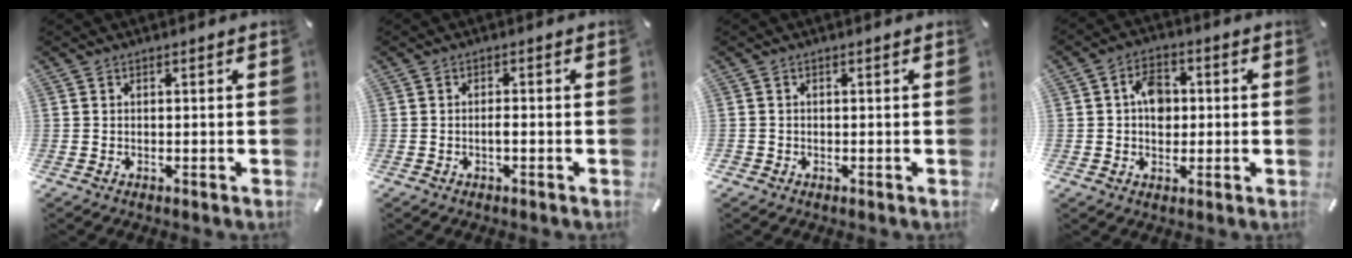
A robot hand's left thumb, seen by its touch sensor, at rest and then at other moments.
{"total": 1.4, "force": [-0.5, 0.3, 1.3], "torque": [-0.025, 0.001, -0.010]}
{"total": 0.7, "force": [-0.3, 0.7, 0.1], "torque": [0.000, 0.003, -0.007]}
{"total": 6.6, "force": [0.4, 4.9, 4.4], "torque": [-0.059, 0.004, 0.005]}